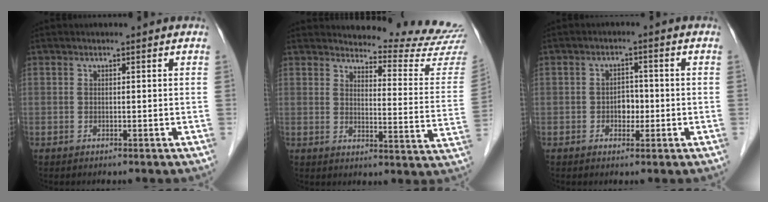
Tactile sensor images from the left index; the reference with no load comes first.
{"total": 14.9, "force": [14.7, -0.7, 2.0], "torque": [-0.021, -0.121, 0.157]}
{"total": 2.8, "force": [-0.7, 2.0, 1.9], "torque": [-0.026, 0.007, -0.011]}